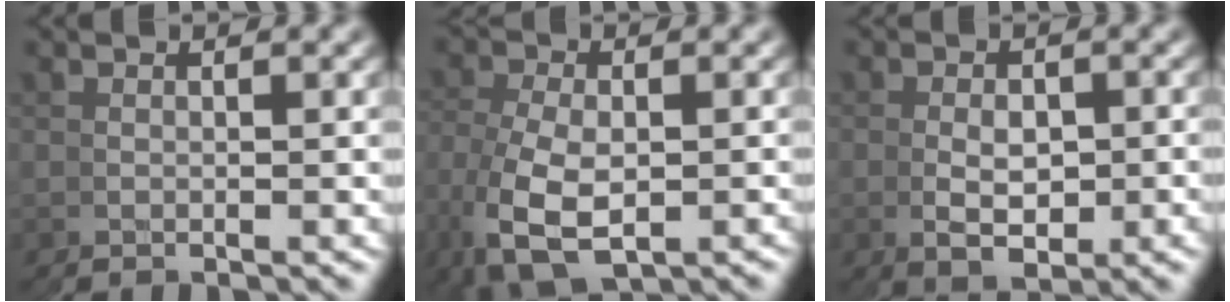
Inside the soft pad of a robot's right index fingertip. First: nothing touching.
{"total": 4.3, "force": [-1.5, 3.2, 2.5], "torque": [-0.080, -0.019, -0.011]}
{"total": 1.8, "force": [0.0, 0.8, 1.6], "torque": [-0.017, 0.002, 0.002]}